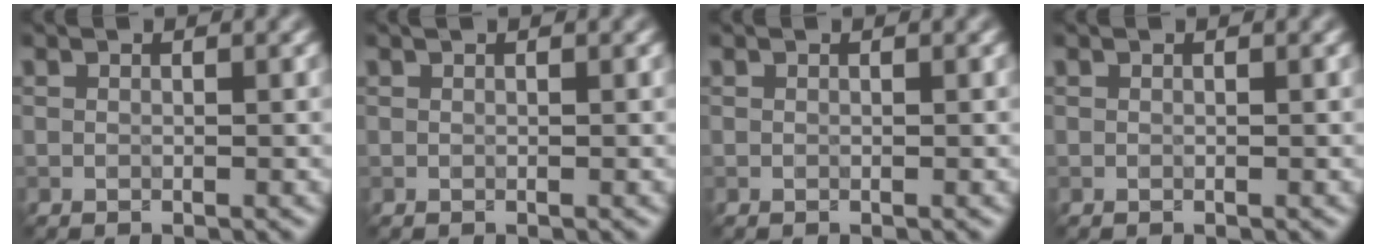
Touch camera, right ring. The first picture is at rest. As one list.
[{"total": 0.0}, {"total": 0.0}, {"total": 0.0}]